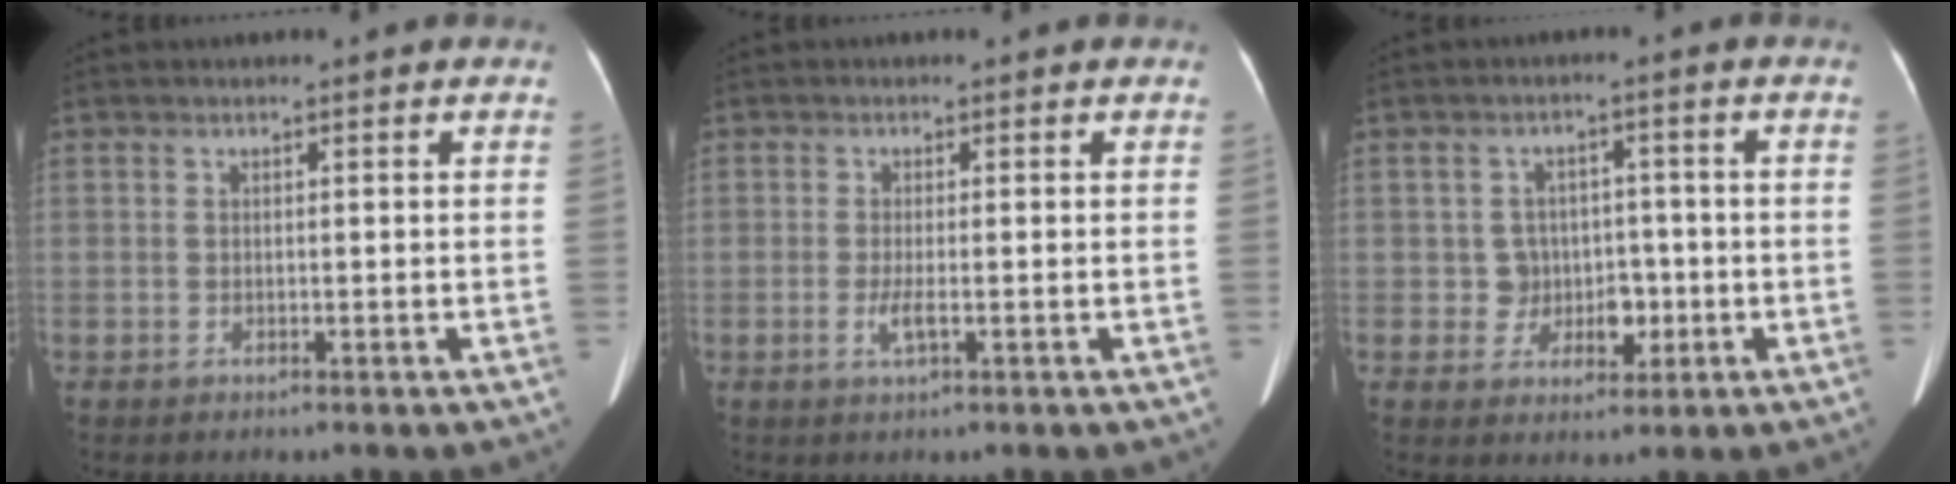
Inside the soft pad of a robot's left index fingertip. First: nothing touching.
{"total": 1.9, "force": [-0.6, 0.2, 1.8], "torque": [-0.039, -0.004, -0.010]}
{"total": 4.7, "force": [-0.7, 4.4, 1.4], "torque": [-0.013, 0.014, -0.005]}